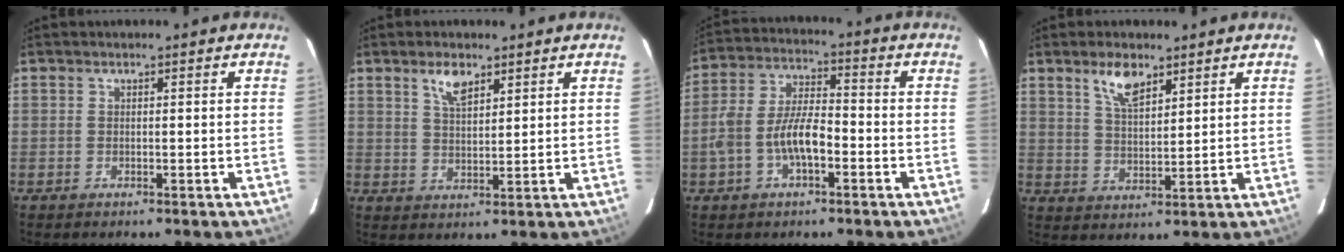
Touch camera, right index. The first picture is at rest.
{"total": 4.8, "force": [3.1, 1.9, 3.1], "torque": [-0.054, 0.001, 0.058]}
{"total": 9.4, "force": [-3.1, 4.0, 7.9], "torque": [-0.166, 0.012, -0.055]}
{"total": 6.4, "force": [4.2, 2.6, 4.1], "torque": [-0.070, 0.001, 0.083]}